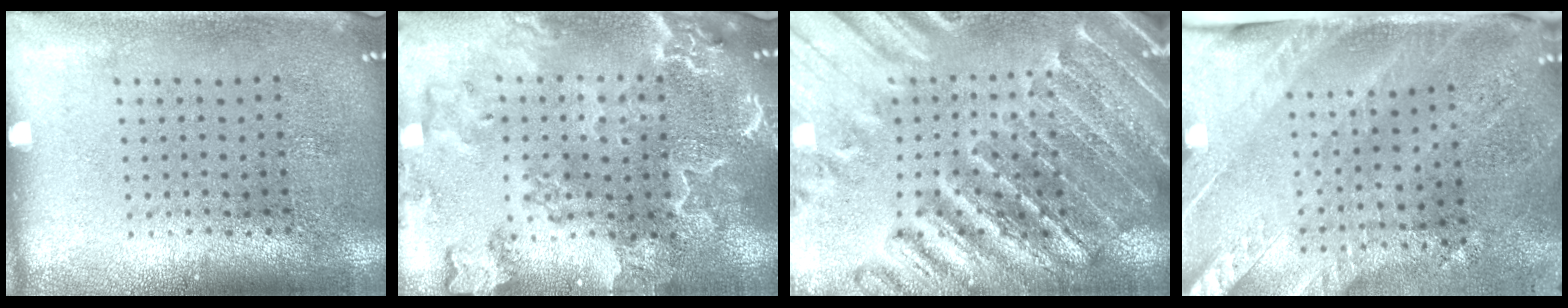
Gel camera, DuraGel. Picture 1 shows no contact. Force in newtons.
{"total": 3.2, "press": 2.9, "slide": 1.3}
{"total": 3.0, "press": 2.9, "slide": 0.4}
{"total": 3.4, "press": 2.9, "slide": 1.8}